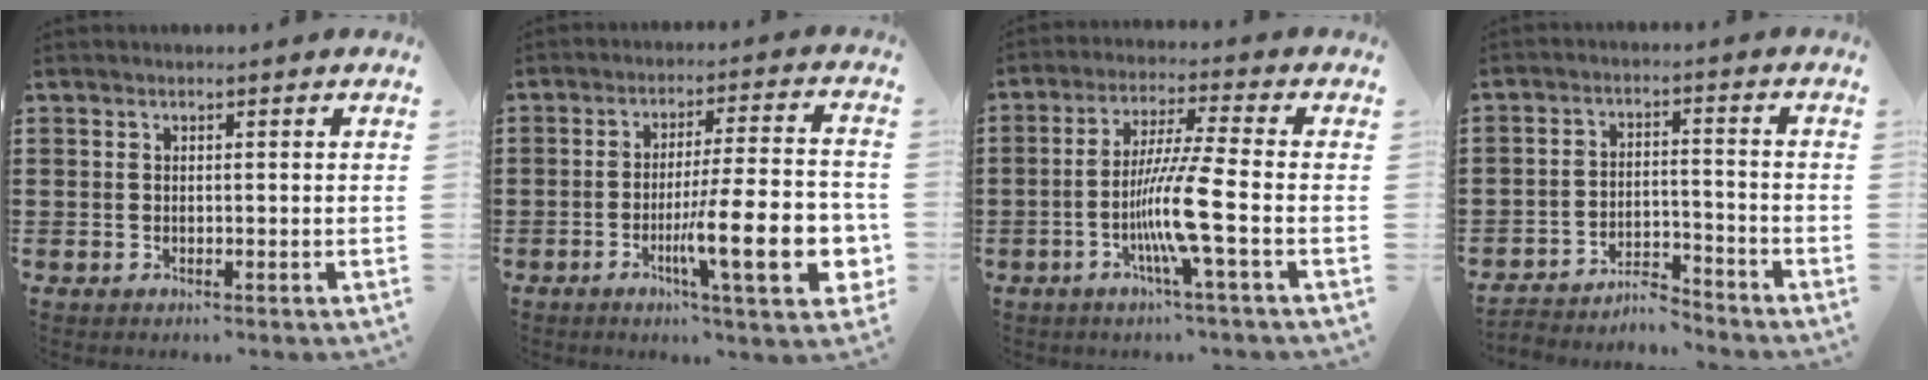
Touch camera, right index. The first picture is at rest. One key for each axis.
{"total": 15.8, "fx": -4.6, "fy": 3.0, "fz": 14.8, "tx": -0.240, "ty": -0.009, "tz": -0.069}
{"total": 9.1, "fx": -3.1, "fy": -0.9, "fz": 8.5, "tx": -0.172, "ty": -0.018, "tz": -0.066}
{"total": 4.7, "fx": -4.6, "fy": 0.7, "fz": 0.9, "tx": -0.018, "ty": 0.009, "tz": -0.094}